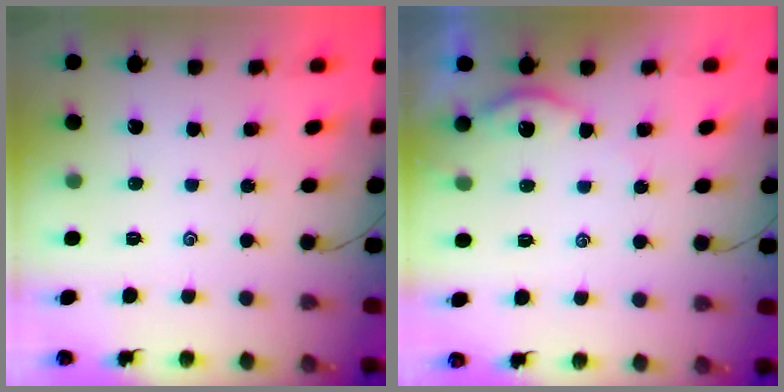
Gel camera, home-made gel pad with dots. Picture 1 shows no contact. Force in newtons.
{"total": 2.9, "press": 2.9, "slide": 0.3}